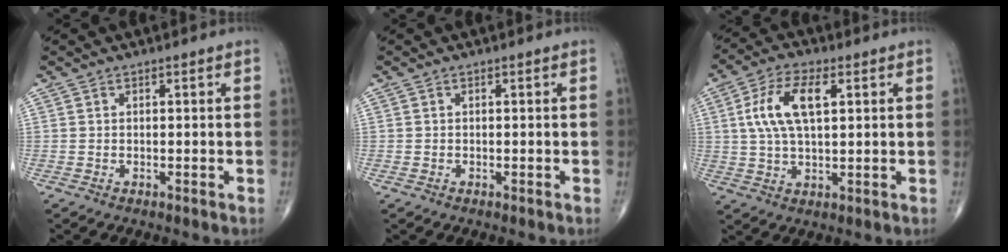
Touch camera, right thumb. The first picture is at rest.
{"total": 0.0}
{"total": 10.5, "force": [2.7, 4.8, 9.0], "torque": [-0.181, 0.008, 0.050]}